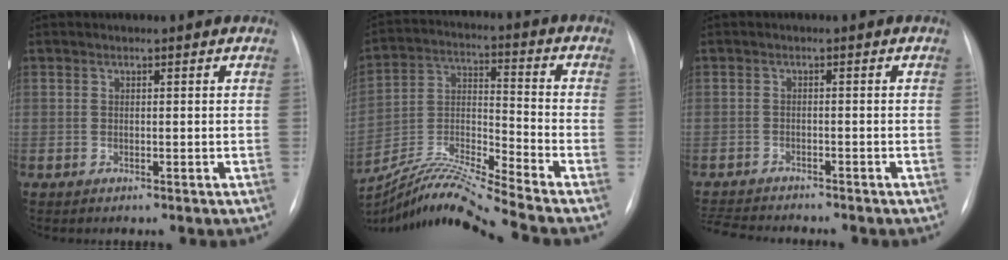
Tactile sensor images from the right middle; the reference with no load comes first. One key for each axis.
{"total": 13.7, "fx": -12.5, "fy": -2.5, "fz": 5.0, "tx": -0.098, "ty": 0.001, "tz": -0.232}
{"total": 6.7, "fx": -6.4, "fy": 0.6, "fz": 1.9, "tx": -0.030, "ty": -0.013, "tz": -0.103}